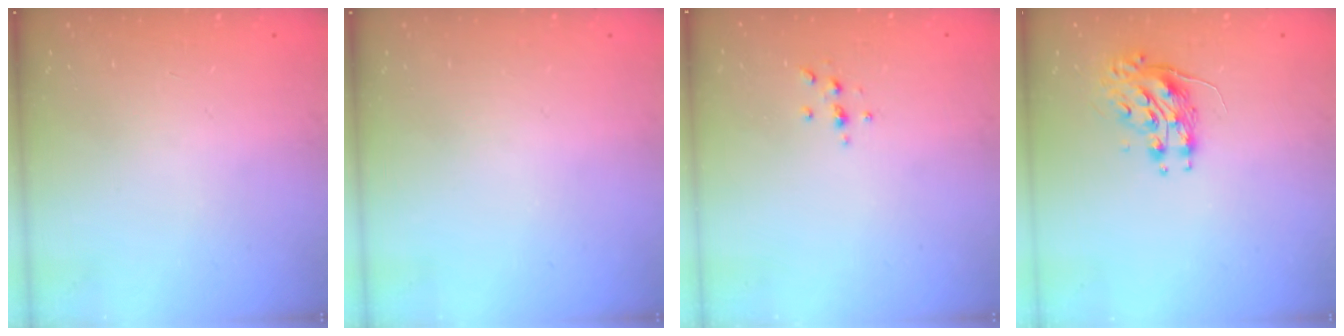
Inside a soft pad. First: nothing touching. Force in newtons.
{"total": 0.0}
{"total": 2.3, "press": 2.2, "slide": 0.2}
{"total": 8.1, "press": 8.1, "slide": 0.1}